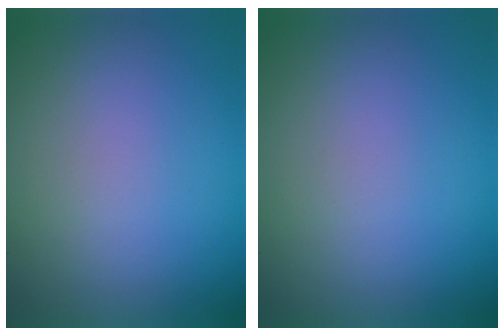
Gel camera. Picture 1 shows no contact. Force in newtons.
{"total": 0.0}